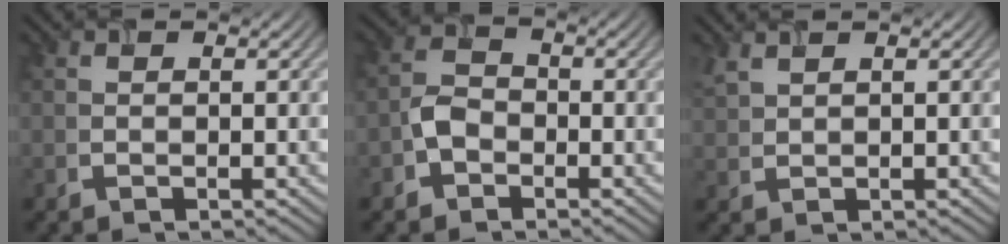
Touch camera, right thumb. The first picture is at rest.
{"total": 3.2, "force": [-1.7, 2.3, 1.6], "torque": [-0.029, 0.005, -0.041]}
{"total": 2.1, "force": [1.7, 0.5, 1.1], "torque": [-0.035, 0.007, 0.043]}